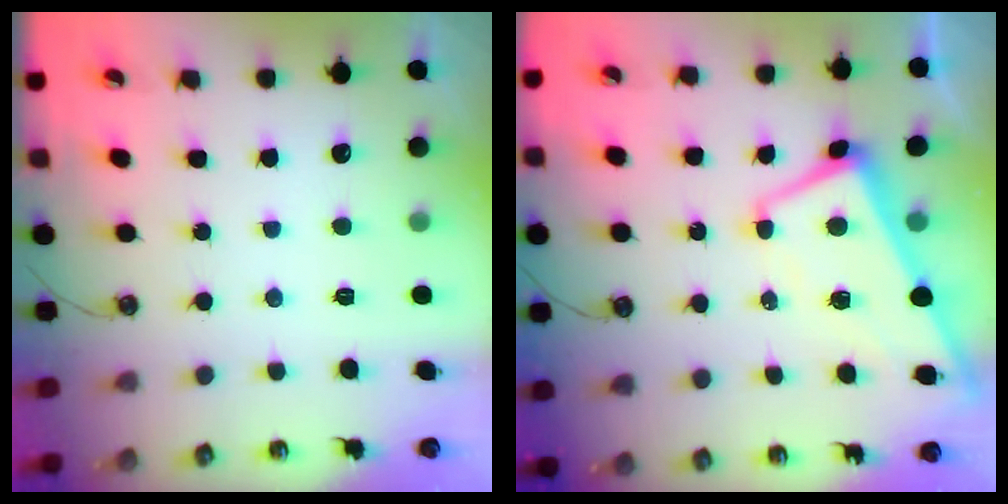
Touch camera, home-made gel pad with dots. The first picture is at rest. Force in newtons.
{"total": 1.0, "press": 0.5, "slide": 0.8}